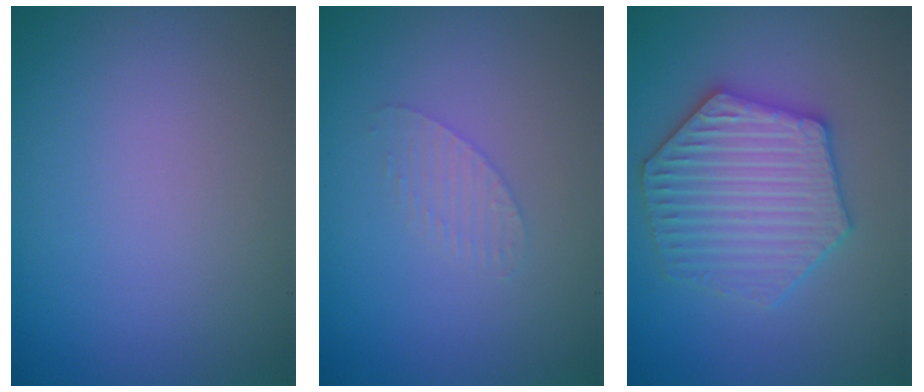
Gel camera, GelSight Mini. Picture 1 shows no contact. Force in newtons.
{"total": 1.4, "press": 1.4, "slide": 0.1}
{"total": 6.2, "press": 6.1, "slide": 1.1}